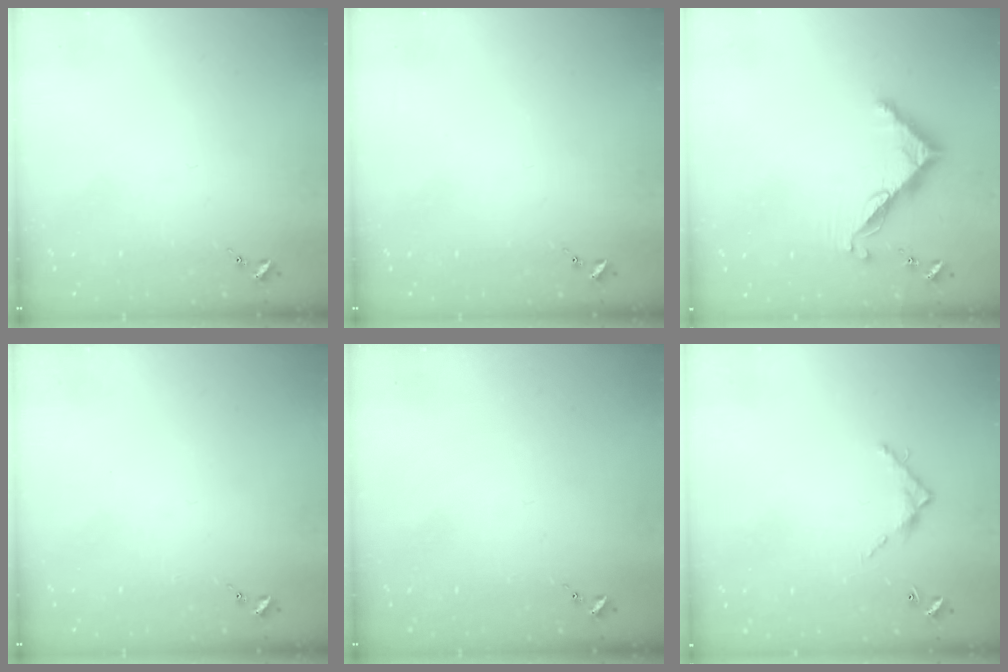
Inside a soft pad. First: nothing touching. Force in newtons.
{"total": 0.0}
{"total": 8.7, "press": 8.7, "slide": 0.6}
{"total": 0.0}
{"total": 0.0}
{"total": 7.0, "press": 7.0, "slide": 0.2}